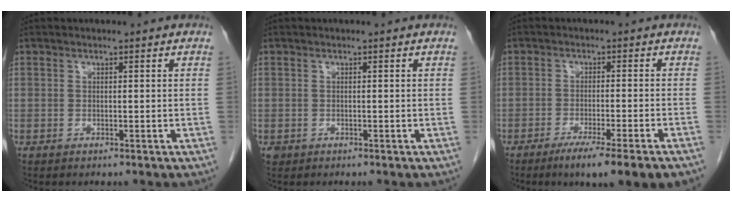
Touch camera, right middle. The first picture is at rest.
{"total": 0.5, "force": [-0.2, 0.5, 0.1], "torque": [-0.005, 0.002, -0.001]}
{"total": 9.8, "force": [-6.8, -0.3, 7.0], "torque": [-0.090, -0.021, -0.098]}